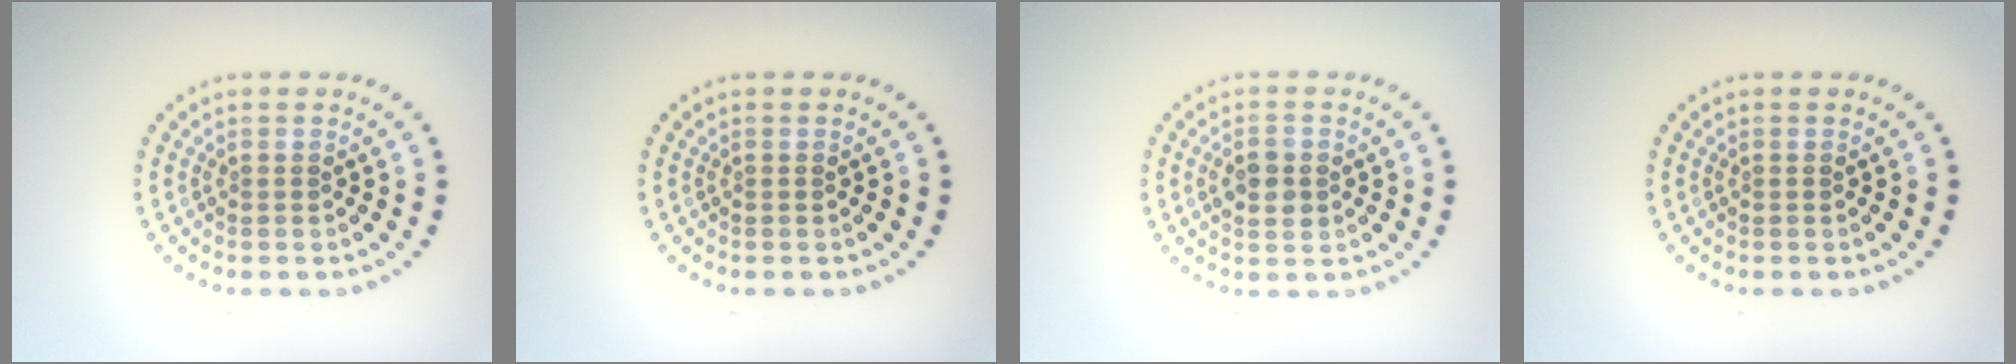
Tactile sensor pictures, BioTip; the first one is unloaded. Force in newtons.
{"total": 0.0}
{"total": 2.6, "press": 2.6, "slide": 0.0}
{"total": 0.0}